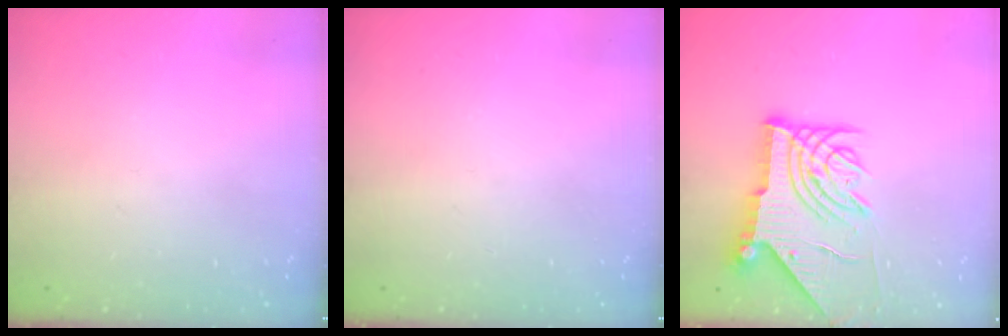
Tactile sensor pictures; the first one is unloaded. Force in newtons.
{"total": 0.0}
{"total": 12.2, "press": 12.1, "slide": 1.3}